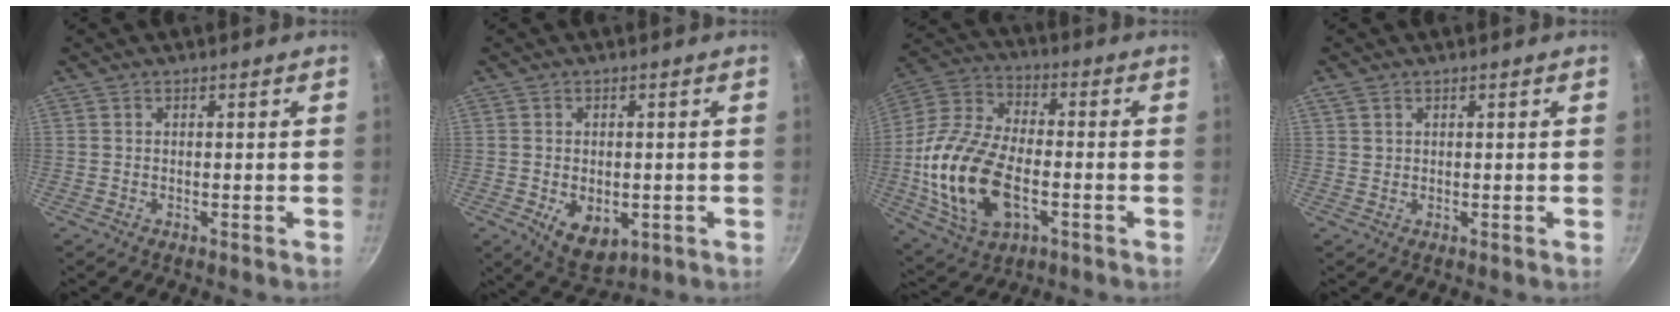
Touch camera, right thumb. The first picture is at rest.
{"total": 7.7, "force": [-1.7, 5.1, 5.5], "torque": [-0.069, -0.011, -0.010]}
{"total": 21.0, "force": [-4.1, 12.1, 16.6], "torque": [-0.325, 0.024, -0.079]}
{"total": 1.4, "force": [0.9, 0.9, 0.7], "torque": [-0.014, 0.003, 0.020]}